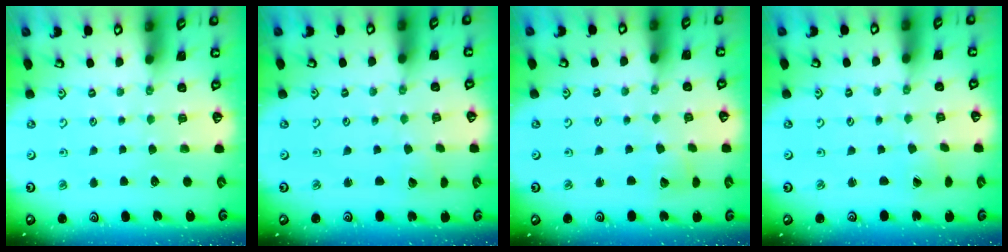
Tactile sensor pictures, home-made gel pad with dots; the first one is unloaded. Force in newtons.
{"total": 1.6, "press": 1.6, "slide": 0.0}
{"total": 3.0, "press": 2.9, "slide": 0.4}
{"total": 0.8, "press": 0.8, "slide": 0.0}